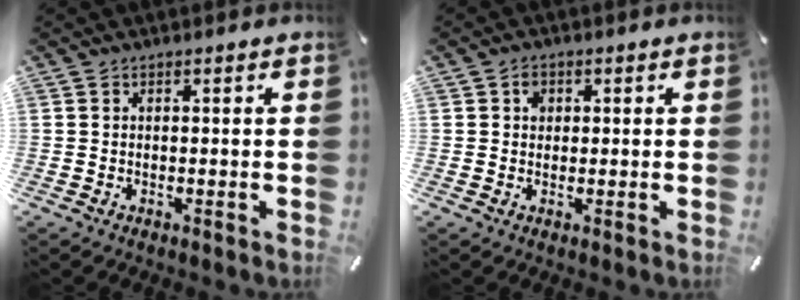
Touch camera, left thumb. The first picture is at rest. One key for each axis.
{"total": 2.3, "fx": 0.3, "fy": 2.0, "fz": 1.0, "tx": -0.006, "ty": 0.001, "tz": -0.001}